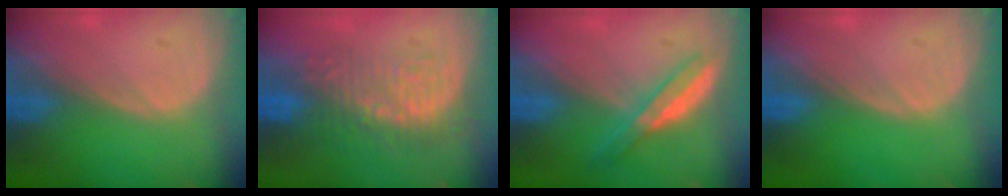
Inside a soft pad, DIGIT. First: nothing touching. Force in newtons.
{"total": 8.7, "press": 8.4, "slide": 2.5}
{"total": 5.3, "press": 4.6, "slide": 2.6}
{"total": 0.0}